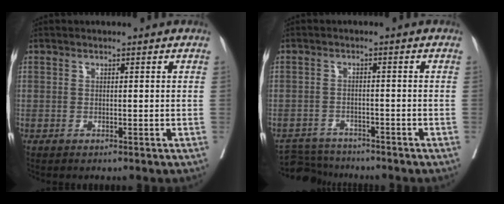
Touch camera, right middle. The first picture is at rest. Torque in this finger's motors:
{"motor_torque": [-0.40, -0.24, -0.04, -0.02]}